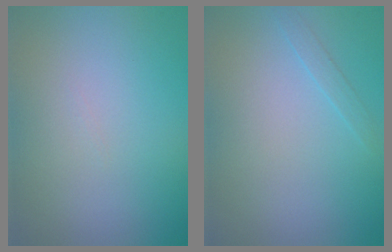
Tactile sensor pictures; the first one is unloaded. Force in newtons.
{"total": 0.7, "press": 0.7, "slide": 0.0}